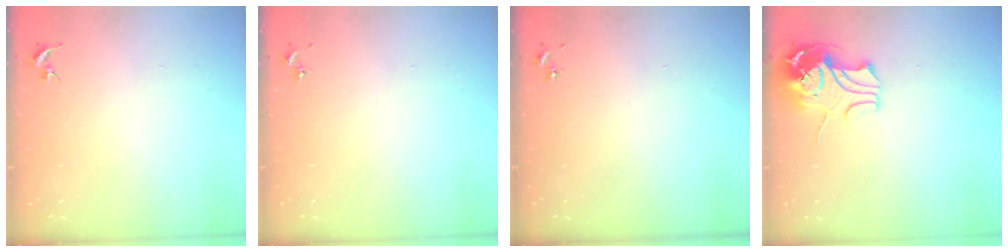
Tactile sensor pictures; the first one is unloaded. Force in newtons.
{"total": 0.0}
{"total": 0.0}
{"total": 10.6, "press": 10.6, "slide": 0.8}